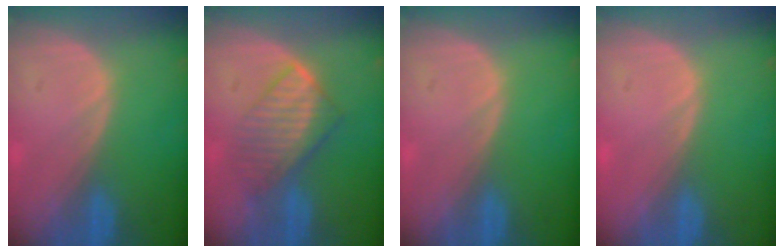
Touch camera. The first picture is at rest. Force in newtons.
{"total": 6.6, "press": 6.4, "slide": 1.8}
{"total": 0.0}
{"total": 0.5, "press": 0.1, "slide": 0.5}